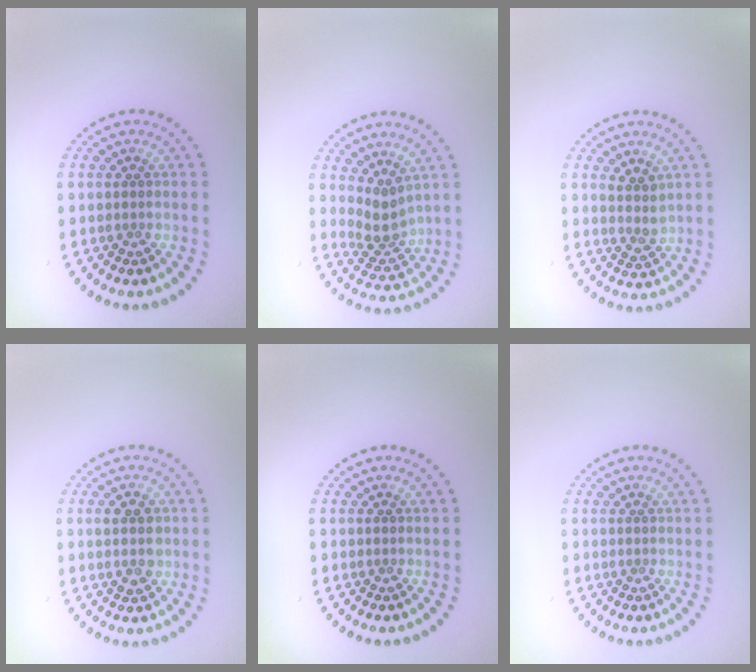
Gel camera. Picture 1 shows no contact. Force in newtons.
{"total": 2.9, "press": 2.4, "slide": 1.7}
{"total": 1.9, "press": 1.5, "slide": 1.1}
{"total": 2.4, "press": 2.4, "slide": 0.2}
{"total": 0.0}
{"total": 0.0}